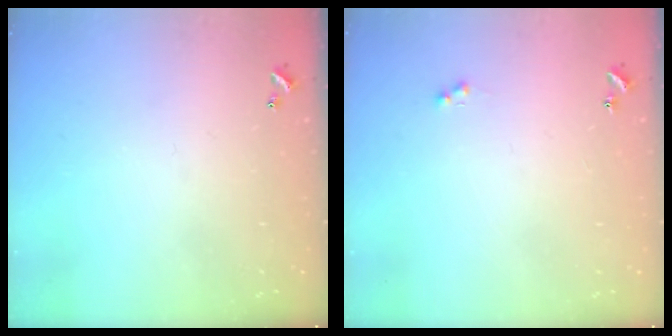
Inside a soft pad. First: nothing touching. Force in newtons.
{"total": 1.0, "press": 0.9, "slide": 0.5}